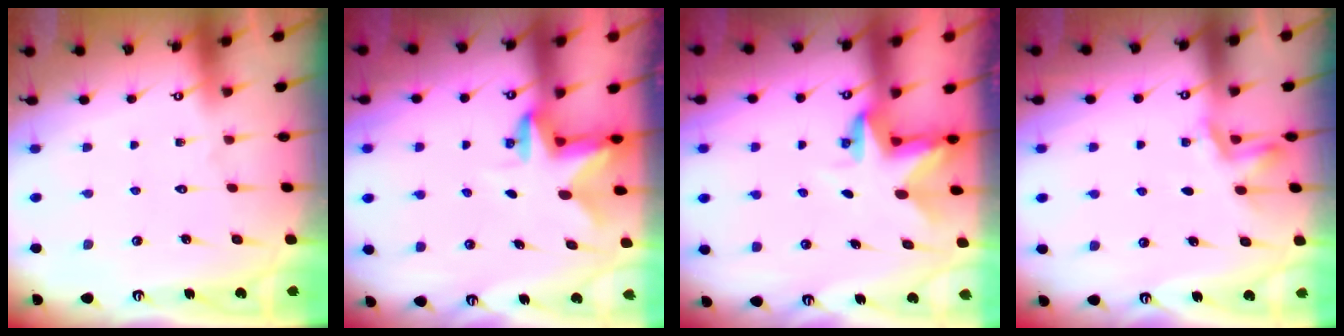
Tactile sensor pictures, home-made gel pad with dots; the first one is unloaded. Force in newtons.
{"total": 2.3, "press": 2.3, "slide": 0.4}
{"total": 3.1, "press": 3.1, "slide": 0.2}
{"total": 2.3, "press": 2.0, "slide": 1.0}